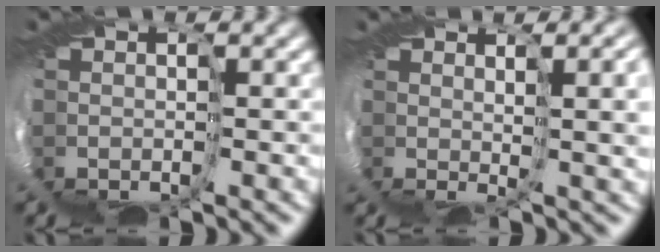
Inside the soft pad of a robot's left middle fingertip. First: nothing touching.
{"total": 6.1, "force": [1.9, 2.1, 5.4], "torque": [-0.071, 0.012, 0.033]}